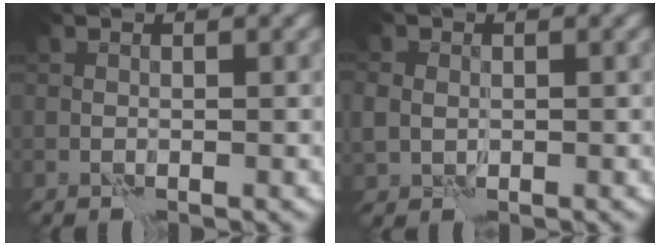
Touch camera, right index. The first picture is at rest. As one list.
[{"total": 2.1, "force": [0.1, 1.8, 1.0], "torque": [-0.018, -0.003, 0.003]}]